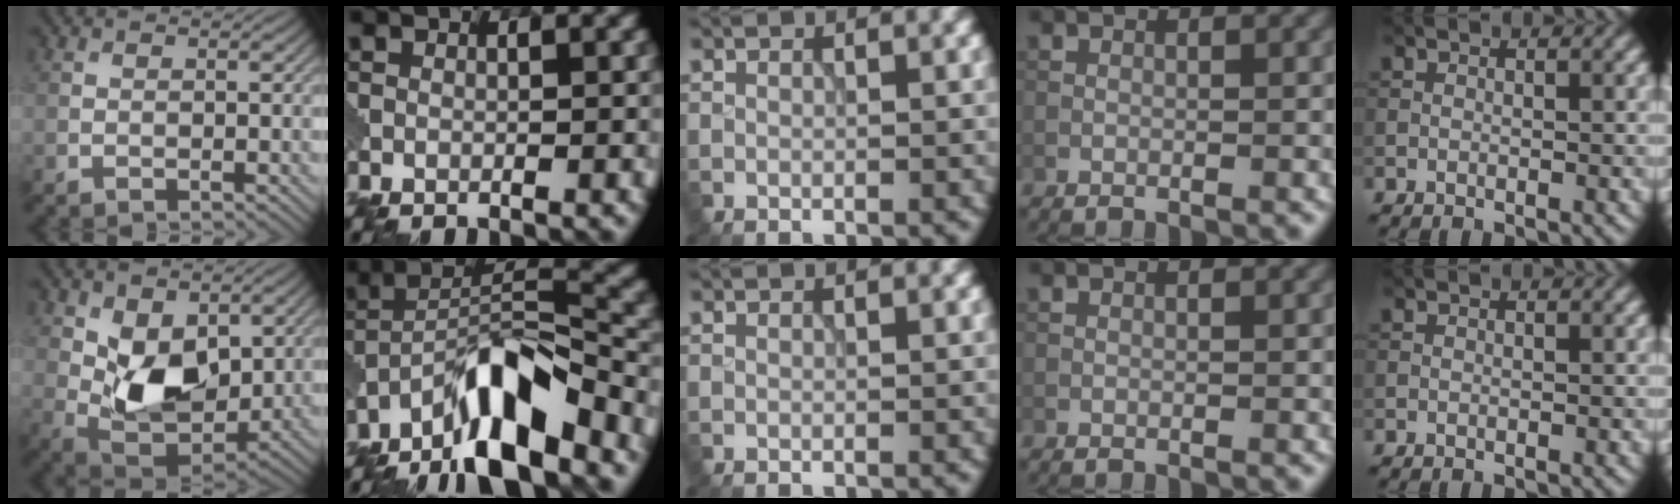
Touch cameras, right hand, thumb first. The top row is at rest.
{"thumb": {"total": 9.3, "force": [2.1, 5.8, 7.0], "torque": [-0.141, -0.019, 0.043]}, "index": {"total": 10.3, "force": [-7.3, 2.7, 6.8], "torque": [-0.109, 0.015, -0.143]}}